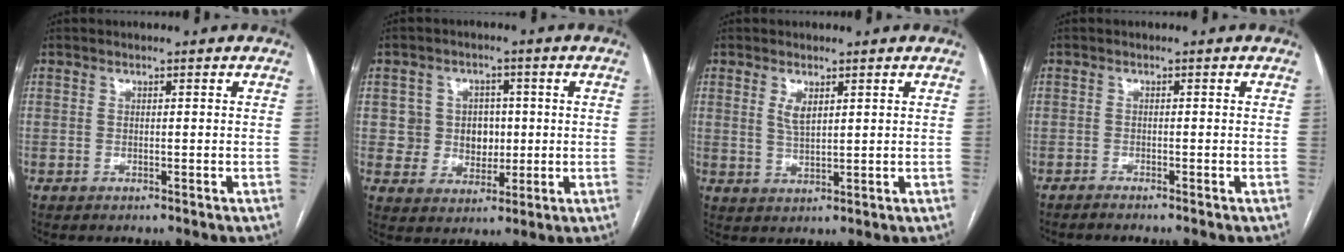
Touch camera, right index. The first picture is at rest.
{"total": 6.1, "force": [0.9, 5.8, 1.6], "torque": [-0.021, 0.019, 0.024]}
{"total": 2.9, "force": [1.4, 1.0, 2.4], "torque": [-0.052, -0.004, 0.033]}
{"total": 1.8, "force": [-1.6, -0.4, 0.8], "torque": [-0.009, 0.003, -0.024]}